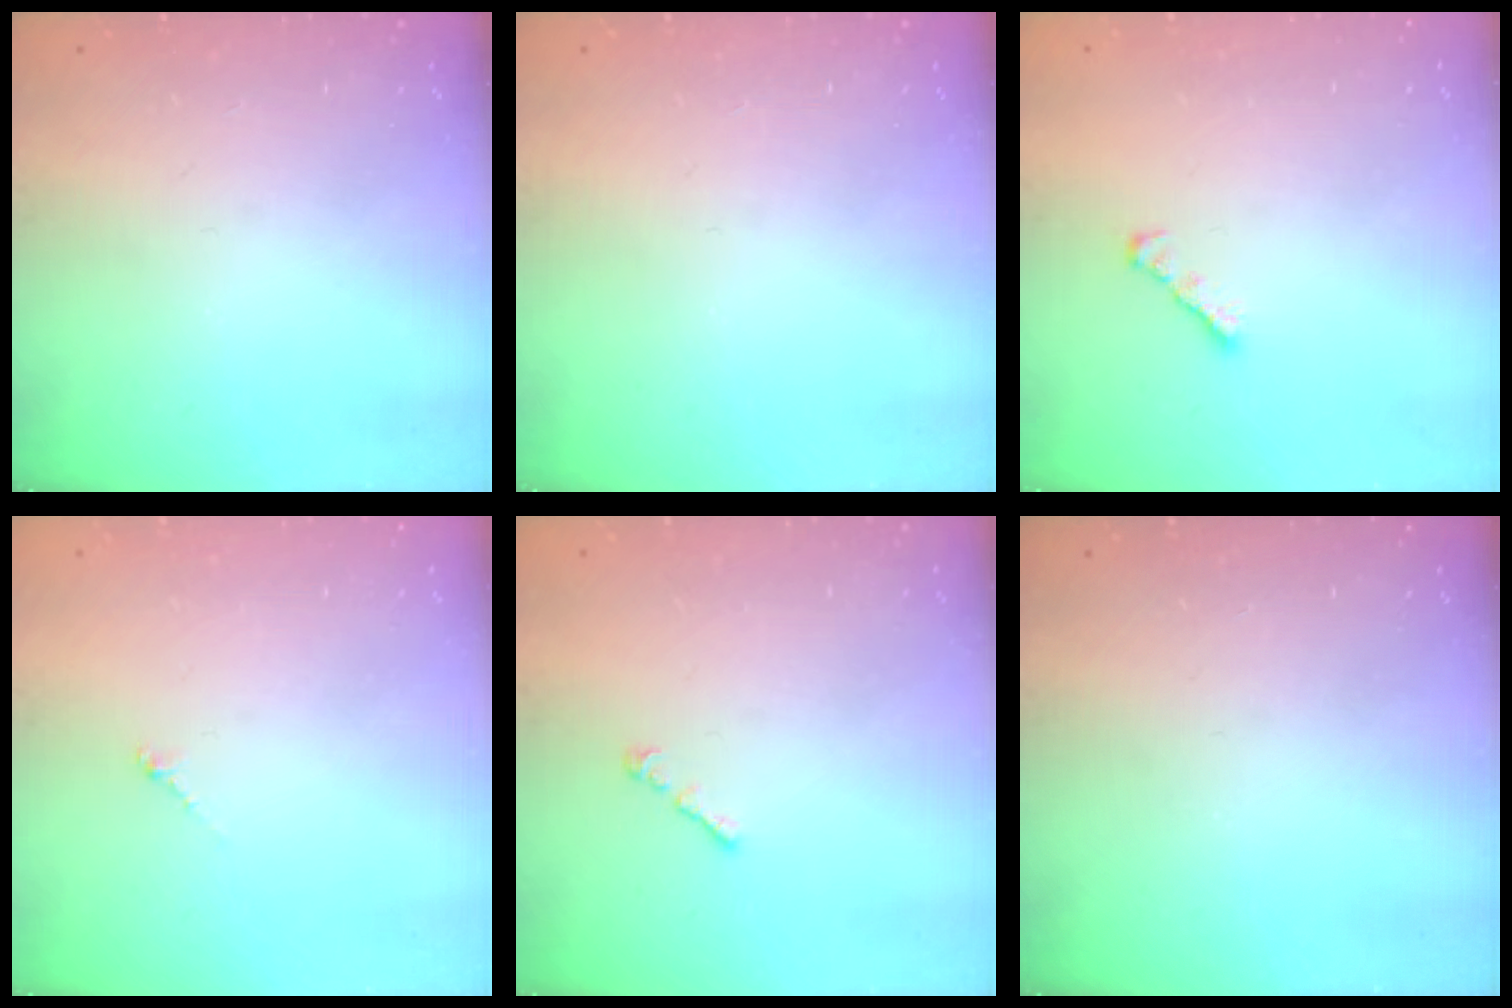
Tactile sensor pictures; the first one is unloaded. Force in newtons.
{"total": 0.0}
{"total": 2.5, "press": 2.4, "slide": 0.6}
{"total": 0.8, "press": 0.6, "slide": 0.4}
{"total": 1.0, "press": 0.9, "slide": 0.5}
{"total": 0.0}